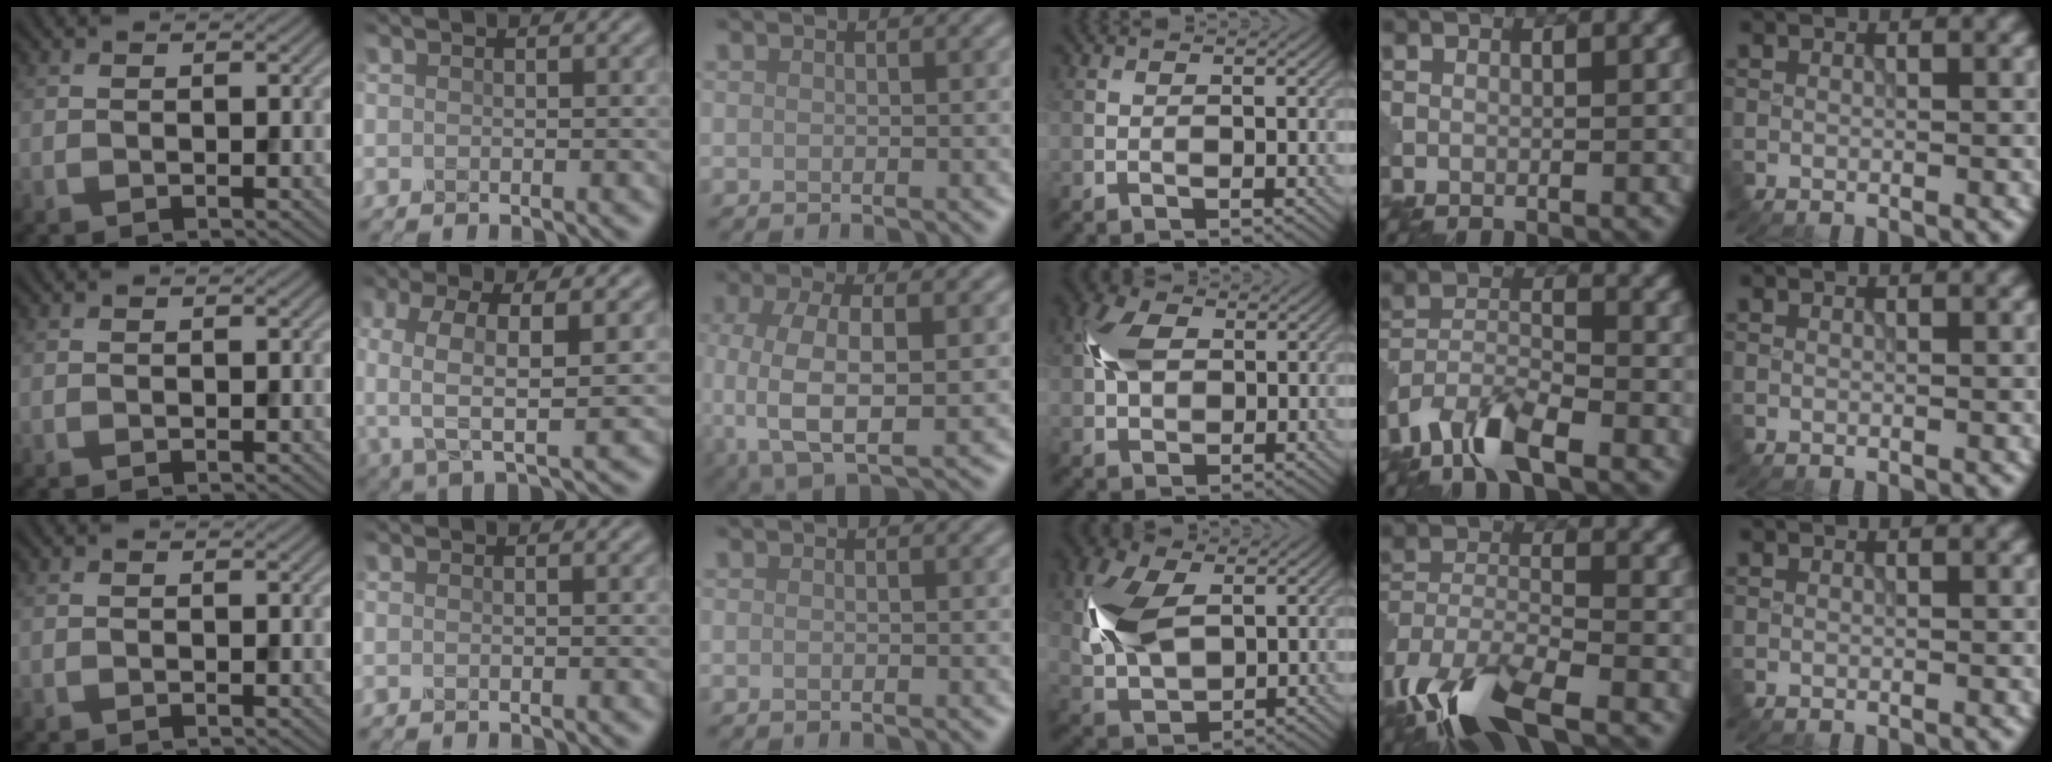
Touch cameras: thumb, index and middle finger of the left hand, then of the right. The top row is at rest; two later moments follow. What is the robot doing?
{"motion": "extract", "object": "pin"}